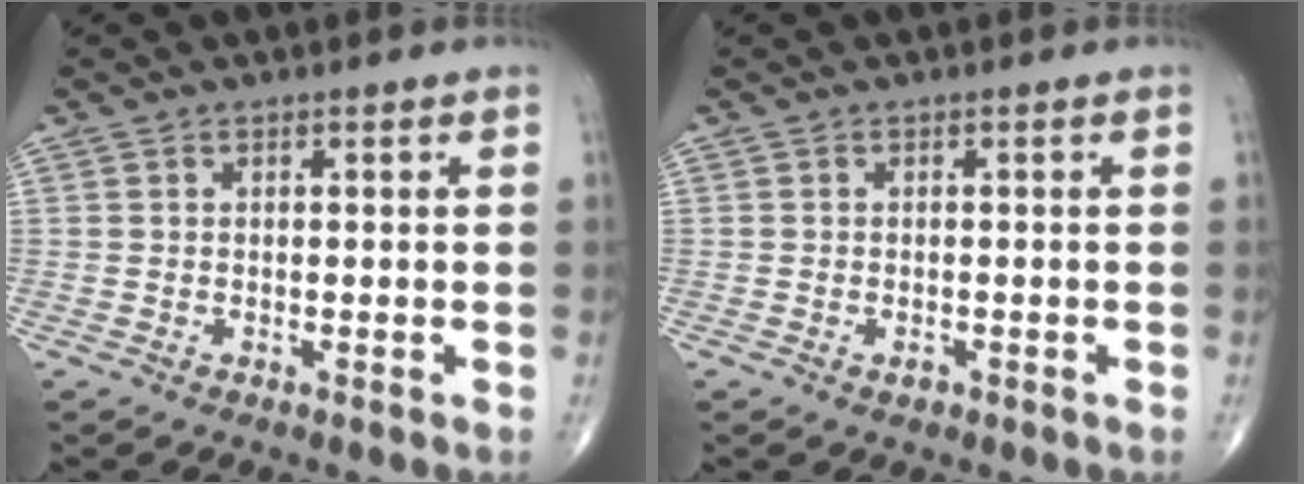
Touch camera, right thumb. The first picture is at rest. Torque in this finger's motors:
{"motor_torque": [-0.13, 0.20, 0.12, 0.18, -0.01]}